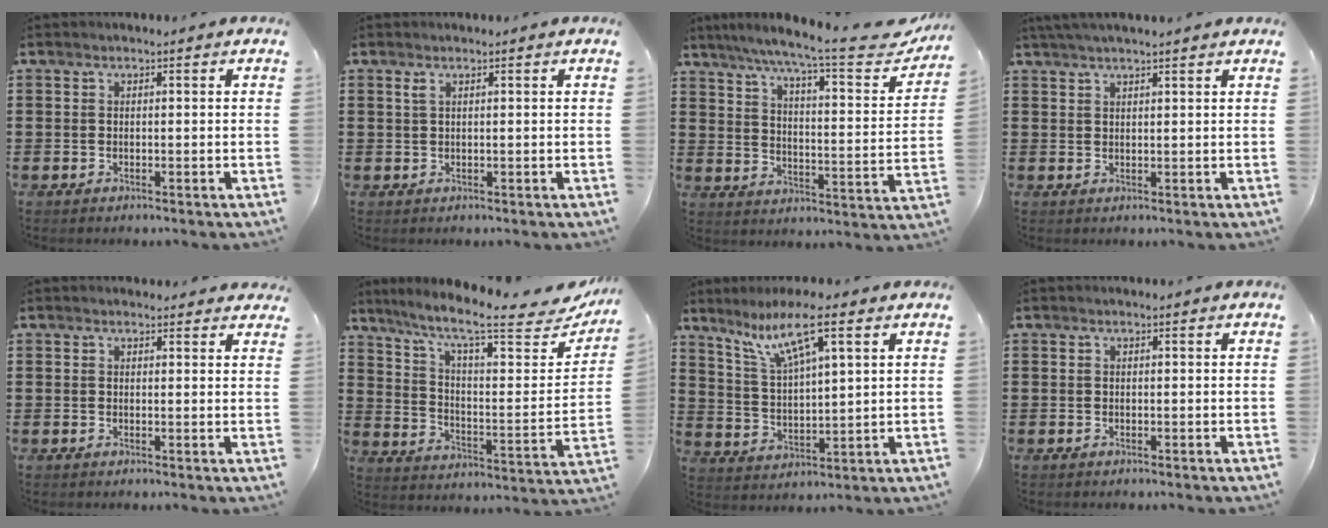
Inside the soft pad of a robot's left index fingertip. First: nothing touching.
{"total": 0.9, "force": [0.4, 0.1, 0.8], "torque": [-0.017, 0.001, 0.008]}
{"total": 9.9, "force": [7.9, 0.5, 5.9], "torque": [-0.119, -0.053, 0.123]}
{"total": 2.0, "force": [1.8, -0.2, 1.0], "torque": [-0.022, 0.002, 0.034]}
{"total": 1.3, "force": [1.2, 0.4, 0.2], "torque": [-0.007, 0.003, 0.024]}
{"total": 10.6, "force": [8.6, 0.9, 6.1], "torque": [-0.135, -0.059, 0.138]}
{"total": 9.2, "force": [5.9, 1.7, 6.8], "torque": [-0.139, -0.010, 0.102]}
{"total": 0.0}